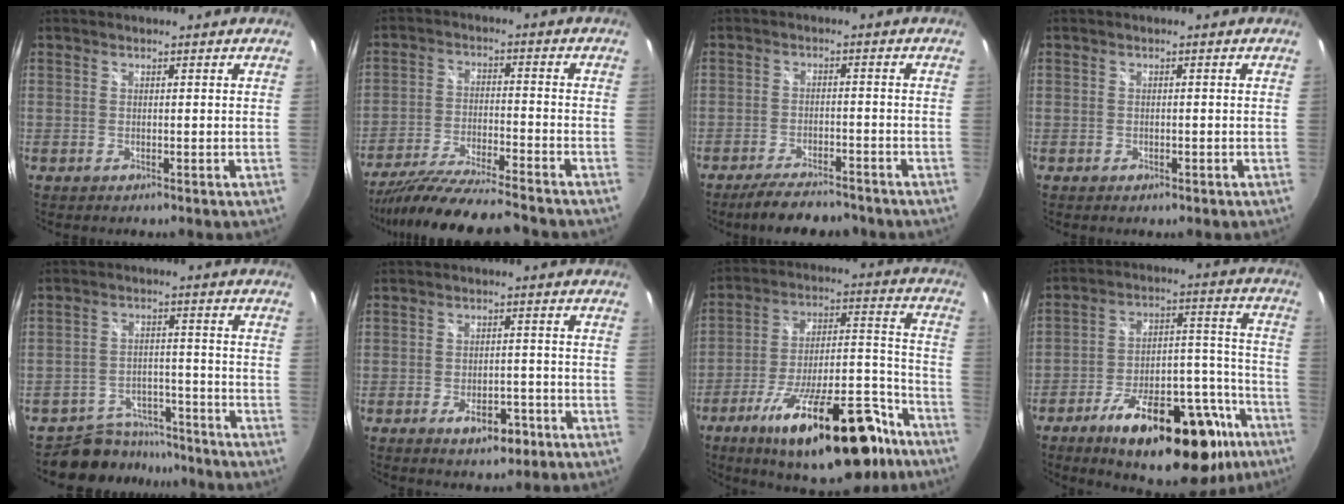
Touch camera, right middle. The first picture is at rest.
{"total": 16.2, "force": [-14.5, 0.9, 7.3], "torque": [-0.151, -0.036, -0.242]}
{"total": 9.3, "force": [-7.8, 2.6, 4.2], "torque": [-0.092, -0.010, -0.120]}
{"total": 1.3, "force": [-0.7, 0.9, 0.6], "torque": [-0.011, -0.005, -0.012]}
{"total": 9.1, "force": [-8.2, 4.1, 0.4], "torque": [-0.020, 0.023, -0.120]}
{"total": 6.3, "force": [-3.4, 3.4, 4.1], "torque": [-0.076, 0.000, -0.044]}
{"total": 27.9, "force": [-18.1, 9.2, 19.1], "torque": [-0.295, -0.004, -0.262]}
{"total": 28.3, "force": [-17.8, 11.3, 18.8], "torque": [-0.263, 0.025, -0.244]}